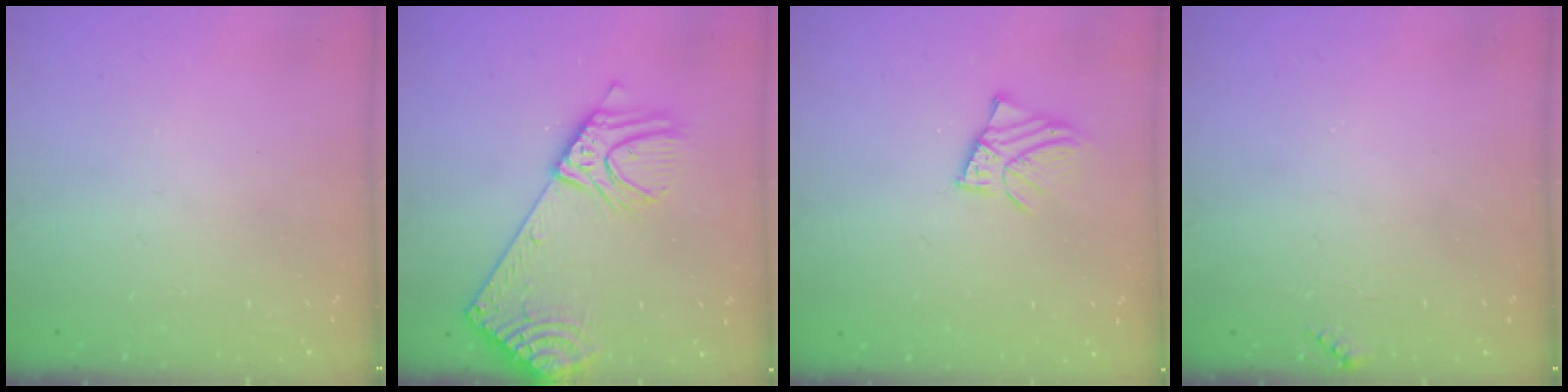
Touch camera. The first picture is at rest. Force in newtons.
{"total": 17.2, "press": 16.8, "slide": 3.6}
{"total": 3.6, "press": 3.6, "slide": 0.2}
{"total": 4.2, "press": 4.2, "slide": 0.5}